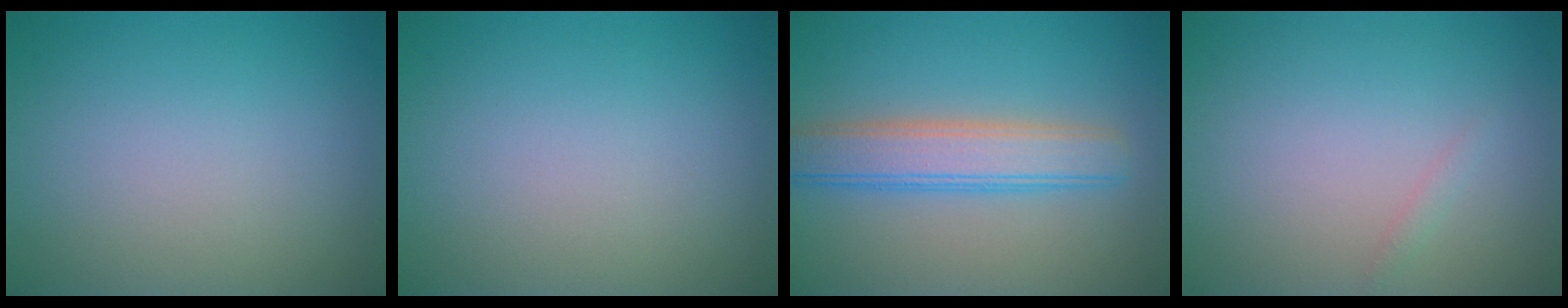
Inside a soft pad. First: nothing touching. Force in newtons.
{"total": 0.0}
{"total": 4.7, "press": 4.7, "slide": 0.1}
{"total": 0.6, "press": 0.6, "slide": 0.1}